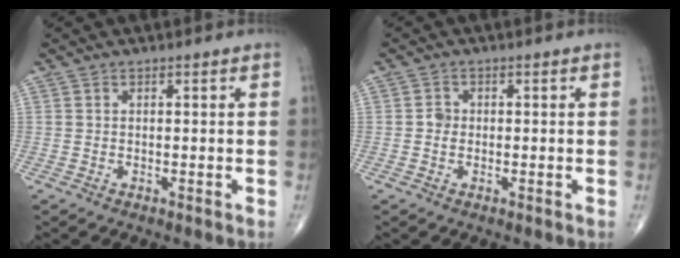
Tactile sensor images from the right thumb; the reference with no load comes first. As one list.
[{"total": 1.6, "force": [-0.1, 1.4, 0.8], "torque": [-0.006, 0.004, -0.005]}]